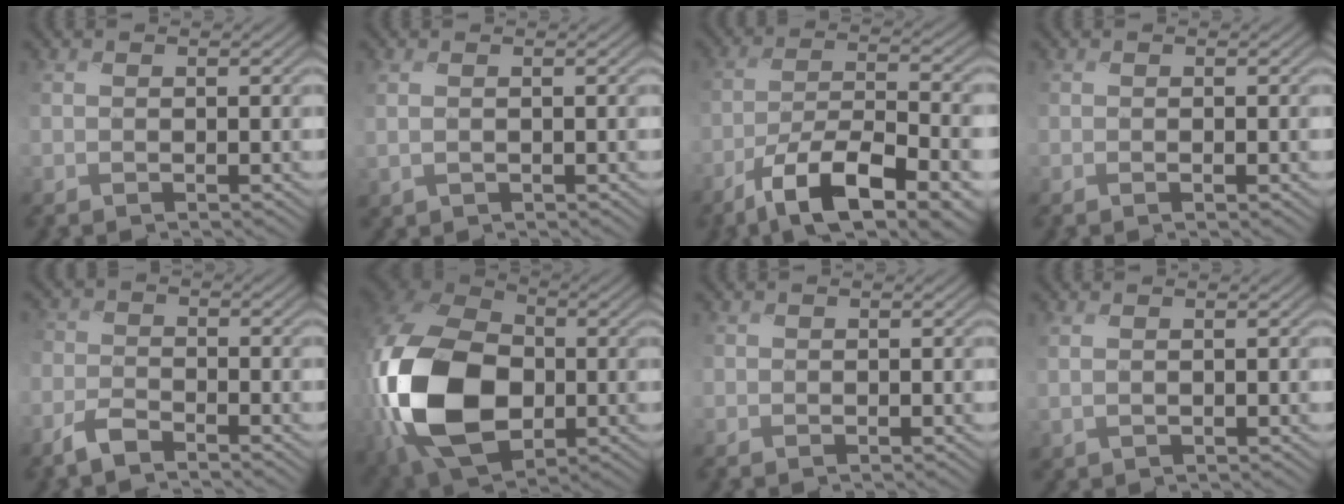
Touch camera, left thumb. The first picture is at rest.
{"total": 0.8, "force": [0.3, 0.5, 0.5], "torque": [-0.018, 0.002, 0.010]}
{"total": 12.8, "force": [-8.0, 3.6, 9.3], "torque": [-0.176, -0.009, -0.139]}
{"total": 0.9, "force": [-0.2, 0.2, 0.9], "torque": [-0.015, 0.000, -0.004]}
{"total": 3.4, "force": [-2.7, 1.2, 1.6], "torque": [-0.038, 0.000, -0.069]}
{"total": 19.4, "force": [-2.7, 13.4, 13.8], "torque": [-0.345, -0.033, -0.046]}
{"total": 0.7, "force": [-0.2, 0.7, -0.2], "torque": [0.006, -0.004, -0.005]}
{"total": 1.0, "force": [0.6, 0.5, 0.6], "torque": [-0.018, 0.002, 0.017]}